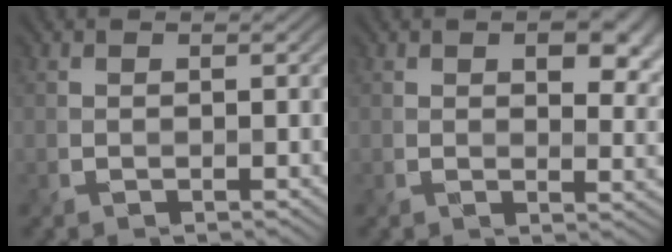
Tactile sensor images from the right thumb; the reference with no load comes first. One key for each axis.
{"total": 7.8, "fx": 2.6, "fy": 4.3, "fz": 5.9, "tx": -0.070, "ty": -0.009, "tz": 0.039}